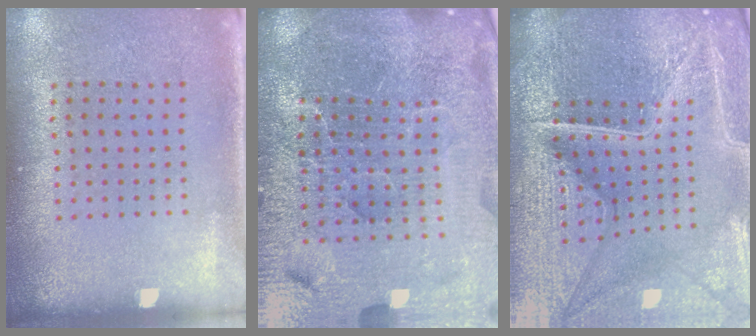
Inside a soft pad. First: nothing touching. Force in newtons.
{"total": 7.2, "press": 6.2, "slide": 3.5}
{"total": 7.0, "press": 6.1, "slide": 3.4}